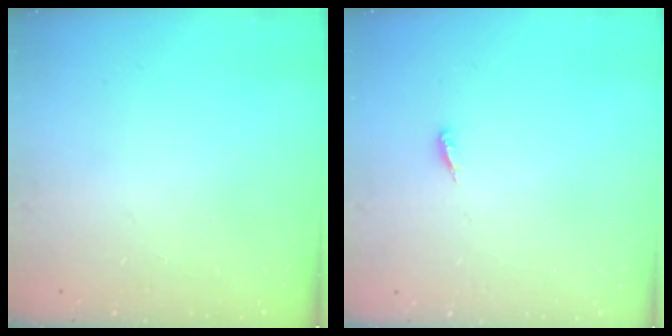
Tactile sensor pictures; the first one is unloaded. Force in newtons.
{"total": 3.0, "press": 3.0, "slide": 0.2}